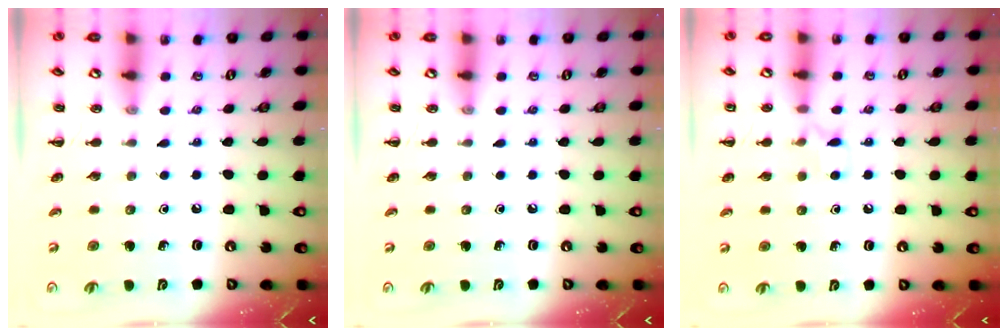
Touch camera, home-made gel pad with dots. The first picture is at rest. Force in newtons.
{"total": 0.0}
{"total": 6.3, "press": 5.9, "slide": 2.0}